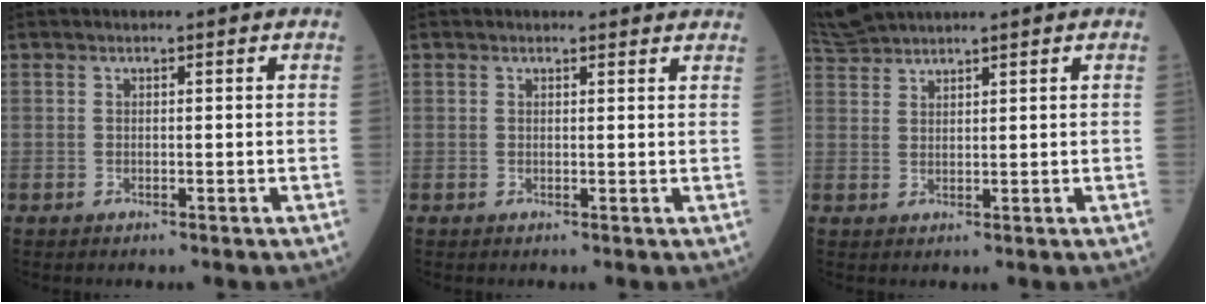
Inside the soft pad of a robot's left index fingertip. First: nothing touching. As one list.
[{"total": 2.3, "force": [2.2, 0.6, 0.1], "torque": [-0.003, -0.002, 0.015]}, {"total": 4.4, "force": [4.3, -0.2, 0.9], "torque": [-0.031, 0.023, 0.094]}]